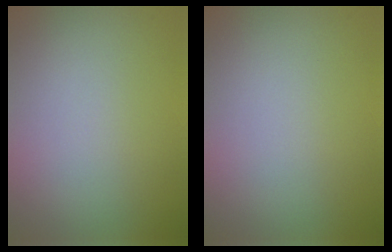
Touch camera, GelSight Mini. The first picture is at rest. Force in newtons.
{"total": 0.0}